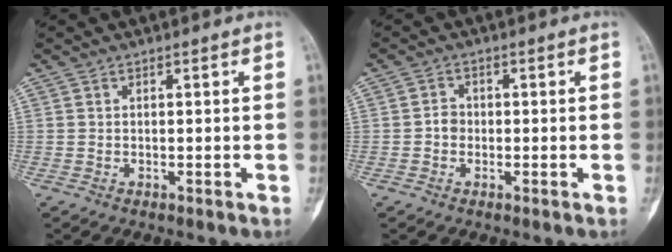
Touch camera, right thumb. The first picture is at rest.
{"total": 2.2, "force": [-0.5, 1.9, 1.0], "torque": [-0.005, 0.008, -0.014]}